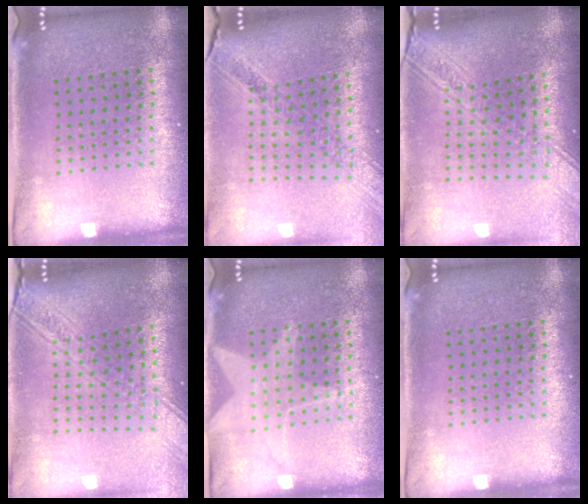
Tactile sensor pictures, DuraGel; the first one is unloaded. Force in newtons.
{"total": 1.2, "press": 1.1, "slide": 0.3}
{"total": 2.7, "press": 2.2, "slide": 1.5}
{"total": 2.7, "press": 2.2, "slide": 1.5}
{"total": 1.4, "press": 1.4, "slide": 0.2}
{"total": 0.0}